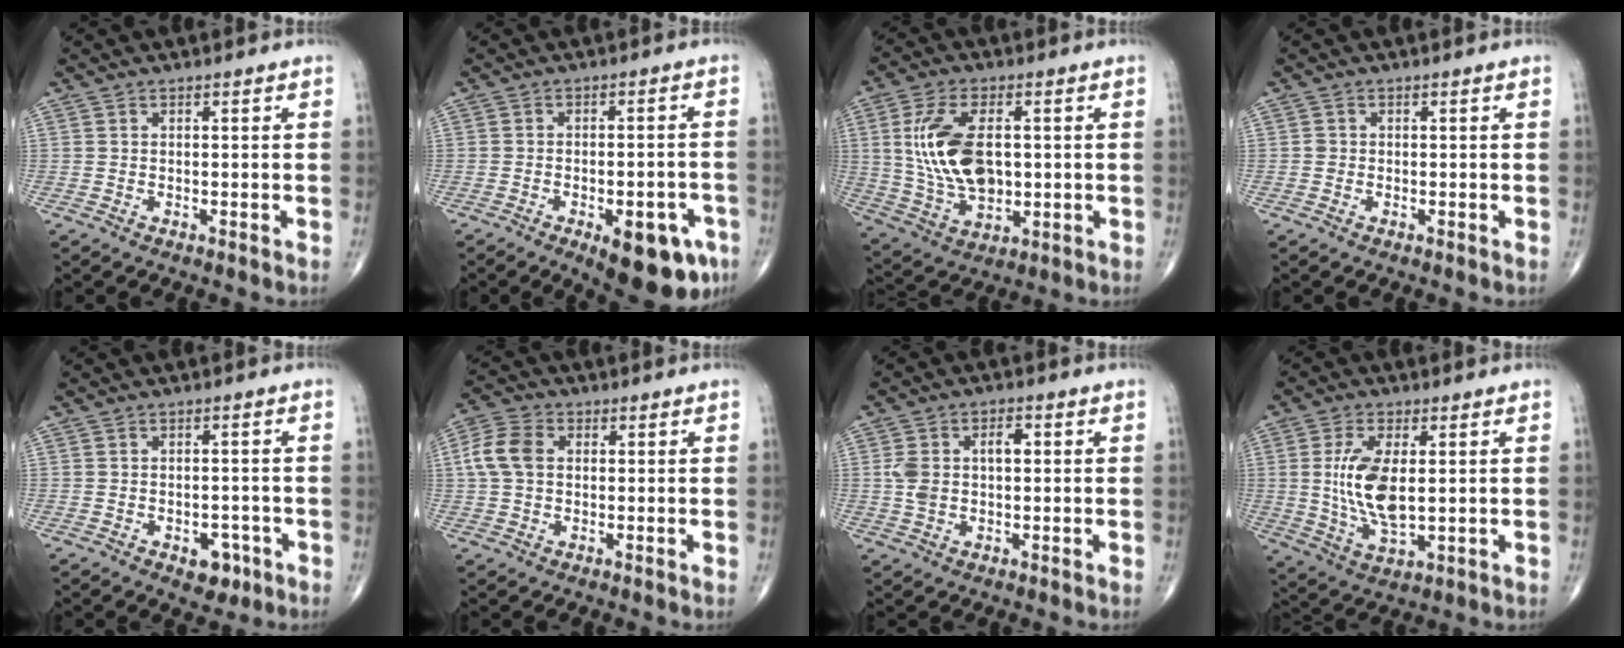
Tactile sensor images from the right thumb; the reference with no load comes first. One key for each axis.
{"total": 12.9, "fx": -6.4, "fy": 5.1, "fz": 10.0, "tx": -0.098, "ty": 0.020, "tz": -0.075}
{"total": 14.8, "fx": 1.7, "fy": 8.3, "fz": 12.1, "tx": -0.230, "ty": -0.005, "tz": 0.041}
{"total": 0.7, "fx": -0.1, "fy": 0.7, "fz": 0.1, "tx": 0.002, "ty": 0.003, "tz": -0.003}
{"total": 5.0, "fx": -2.4, "fy": 3.1, "fz": 3.2, "tx": -0.020, "ty": 0.012, "tz": -0.025}
{"total": 7.0, "fx": 0.9, "fy": 5.0, "fz": 4.8, "tx": -0.103, "ty": 0.017, "tz": 0.012}
{"total": 6.7, "fx": 0.7, "fy": 4.1, "fz": 5.3, "tx": -0.100, "ty": 0.022, "tz": 0.016}
{"total": 11.4, "fx": 1.1, "fy": 5.1, "fz": 10.1, "tx": -0.201, "ty": -0.015, "tz": 0.029}